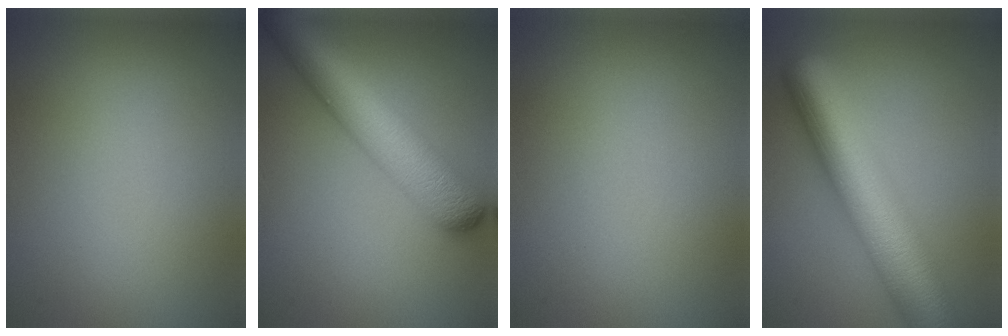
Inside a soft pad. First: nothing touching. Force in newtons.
{"total": 8.4, "press": 8.4, "slide": 0.3}
{"total": 0.0}
{"total": 10.7, "press": 10.7, "slide": 0.2}